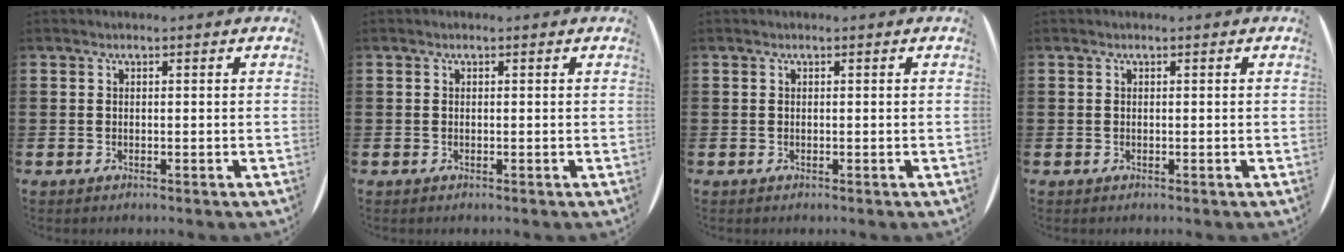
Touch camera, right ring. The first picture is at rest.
{"total": 0.0}
{"total": 0.0}
{"total": 0.0}